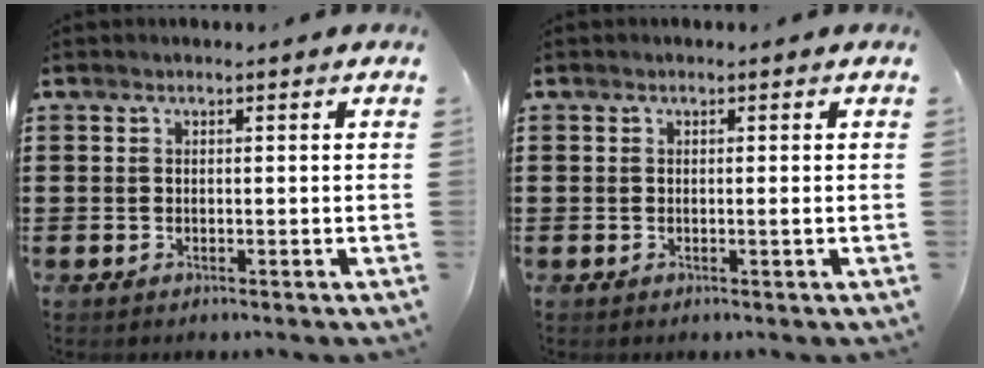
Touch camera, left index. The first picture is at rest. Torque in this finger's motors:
{"motor_torque": [0.08, 0.00, 0.00, 0.03]}